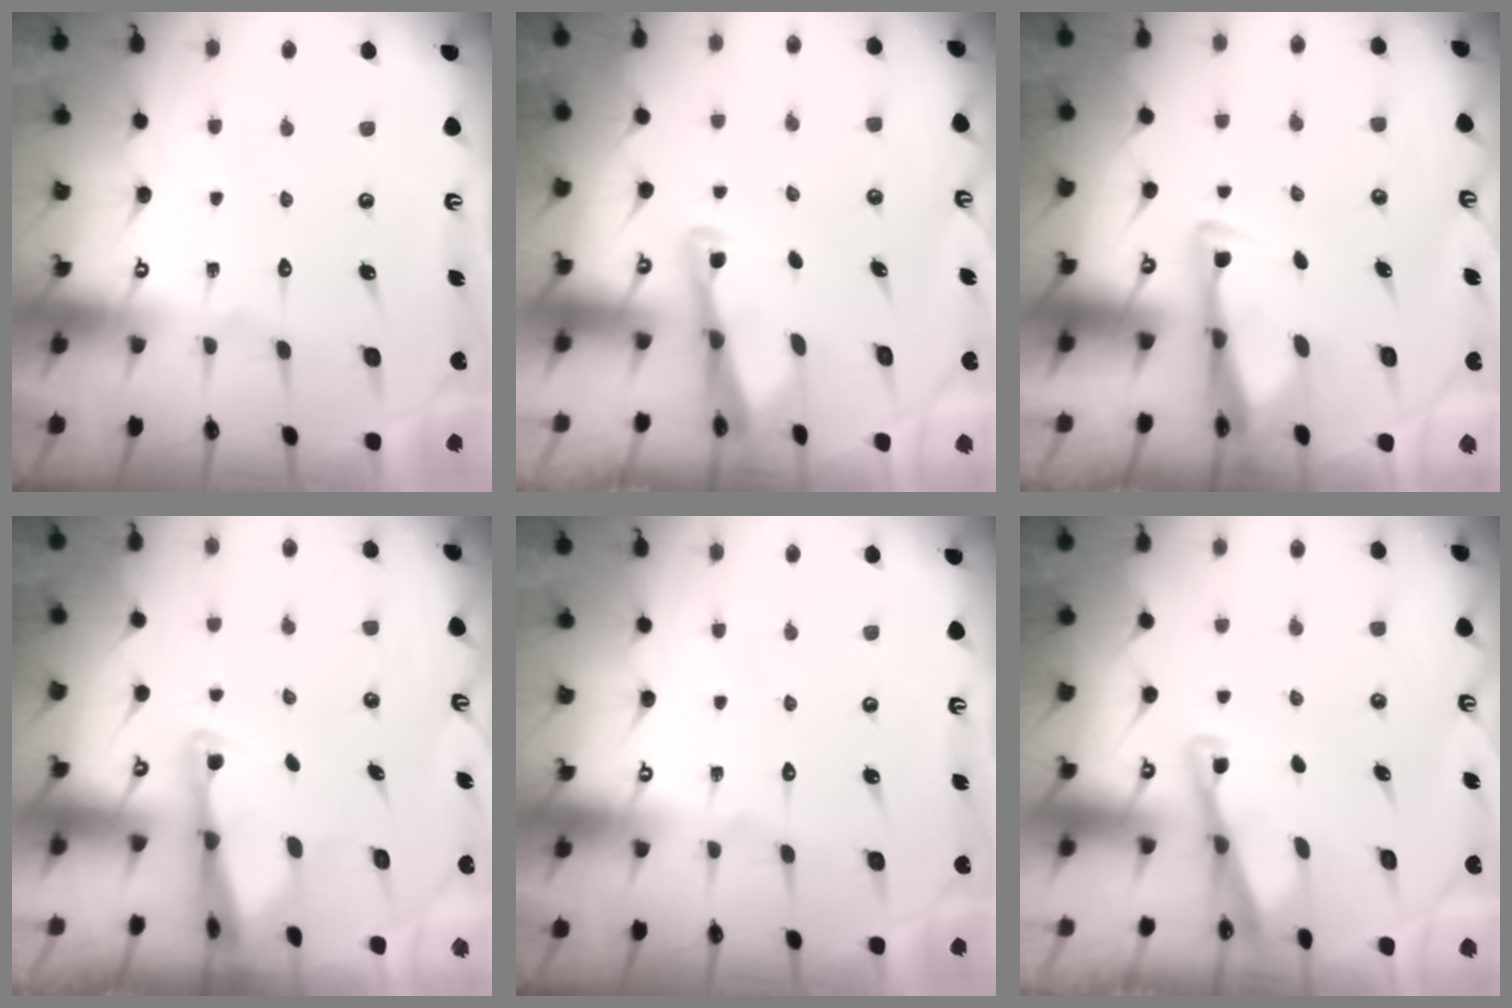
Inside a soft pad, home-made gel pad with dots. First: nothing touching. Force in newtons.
{"total": 2.8, "press": 2.8, "slide": 0.2}
{"total": 3.1, "press": 3.0, "slide": 0.9}
{"total": 2.4, "press": 2.3, "slide": 0.5}
{"total": 0.0}
{"total": 3.0, "press": 3.0, "slide": 0.3}